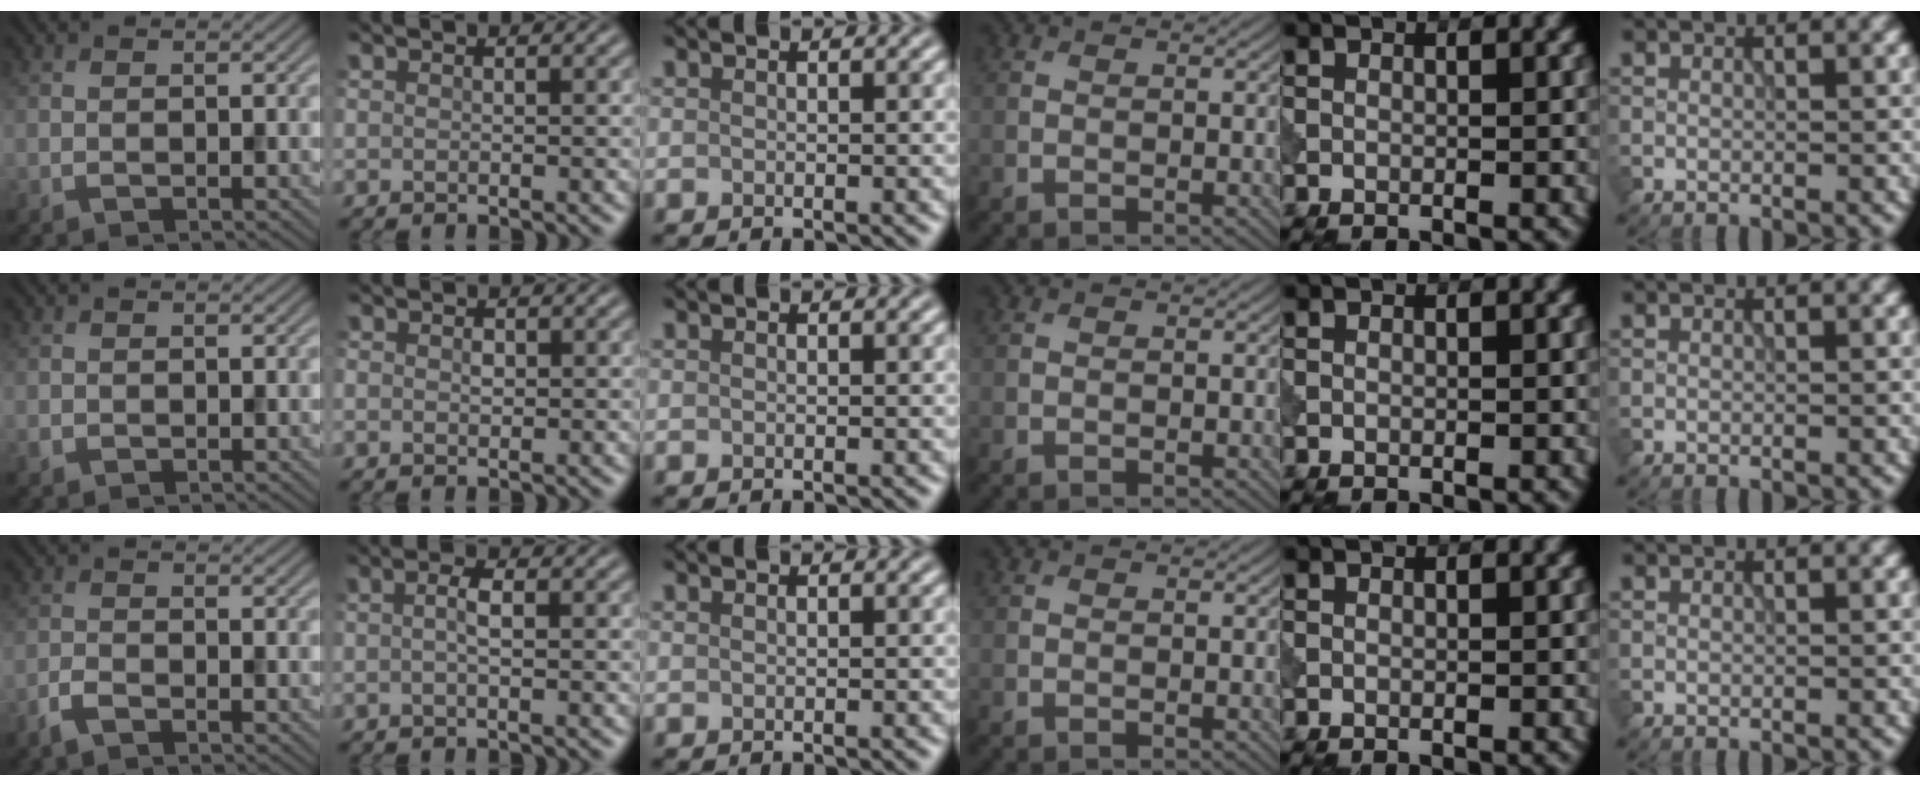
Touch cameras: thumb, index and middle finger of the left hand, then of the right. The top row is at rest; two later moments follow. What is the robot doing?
{"motion": "dispense", "object": "pipette"}